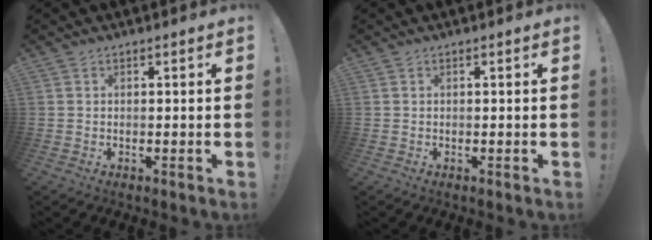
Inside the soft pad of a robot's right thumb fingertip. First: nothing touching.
{"total": 0.0}